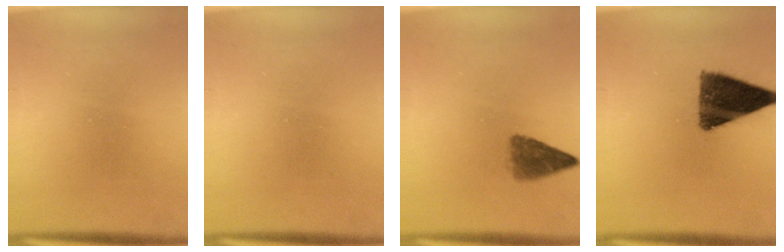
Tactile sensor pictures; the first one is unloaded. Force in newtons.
{"total": 0.0}
{"total": 2.7}
{"total": 11.4}